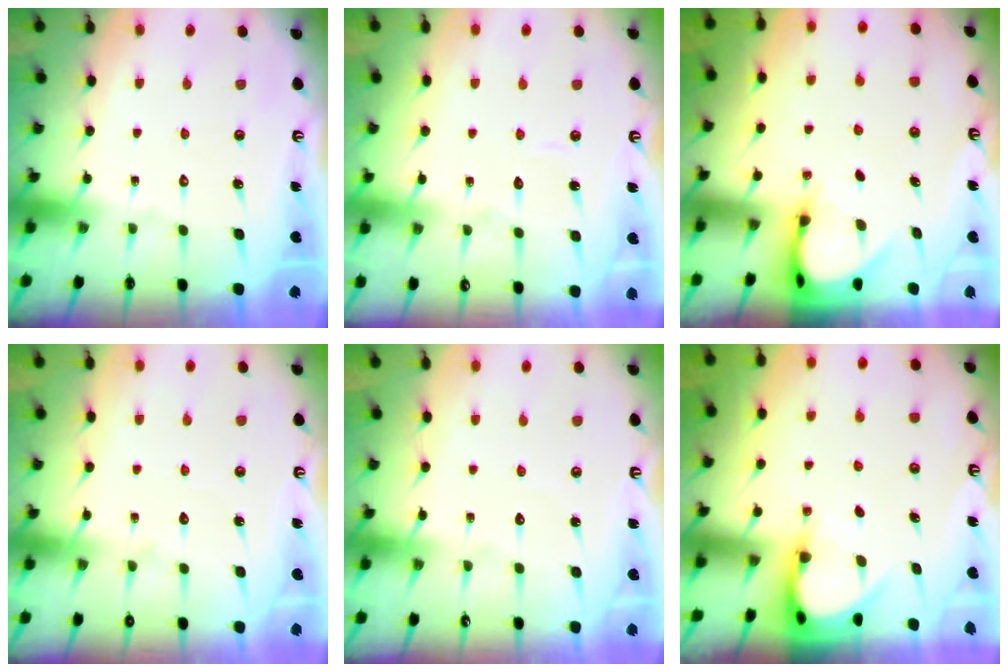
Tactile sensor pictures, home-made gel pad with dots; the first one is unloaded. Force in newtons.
{"total": 2.5, "press": 2.5, "slide": 0.2}
{"total": 3.9, "press": 3.9, "slide": 0.4}
{"total": 5.4, "press": 5.4, "slide": 0.5}
{"total": 2.9, "press": 2.9, "slide": 0.2}
{"total": 3.7, "press": 3.7, "slide": 0.3}